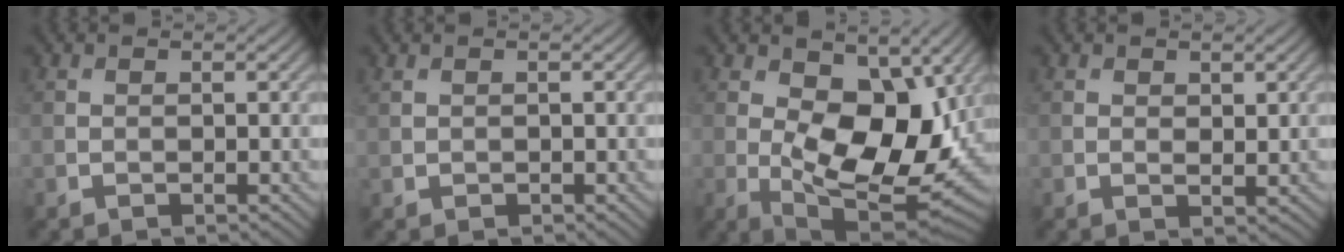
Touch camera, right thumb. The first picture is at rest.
{"total": 0.7, "force": [0.4, 0.5, 0.3], "torque": [-0.010, -0.001, 0.012]}
{"total": 13.0, "force": [1.1, 7.2, 10.9], "torque": [-0.187, -0.018, 0.020]}
{"total": 1.4, "force": [0.9, 0.7, 0.8], "torque": [-0.014, -0.007, 0.018]}